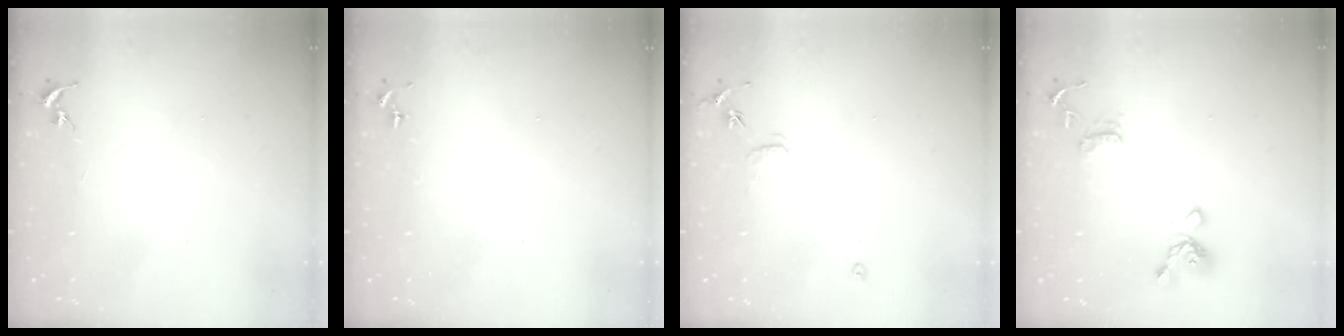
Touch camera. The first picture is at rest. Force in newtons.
{"total": 0.0}
{"total": 6.9, "press": 6.9, "slide": 0.7}
{"total": 14.7, "press": 14.6, "slide": 1.5}